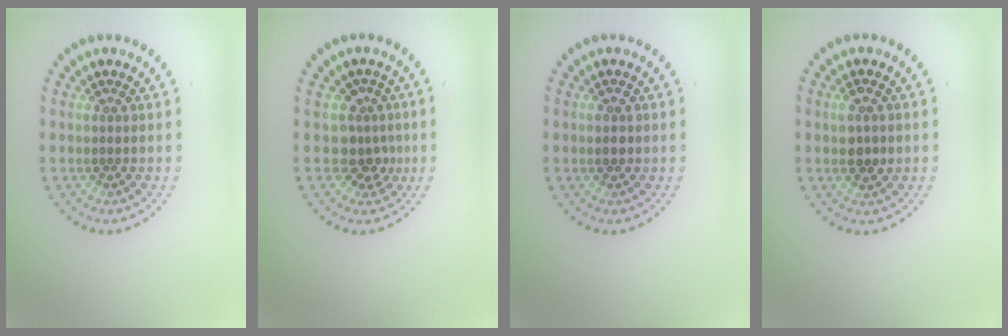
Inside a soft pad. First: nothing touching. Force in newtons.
{"total": 2.6, "press": 2.0, "slide": 1.7}
{"total": 1.5, "press": 1.5, "slide": 0.2}
{"total": 2.0, "press": 2.0, "slide": 0.3}